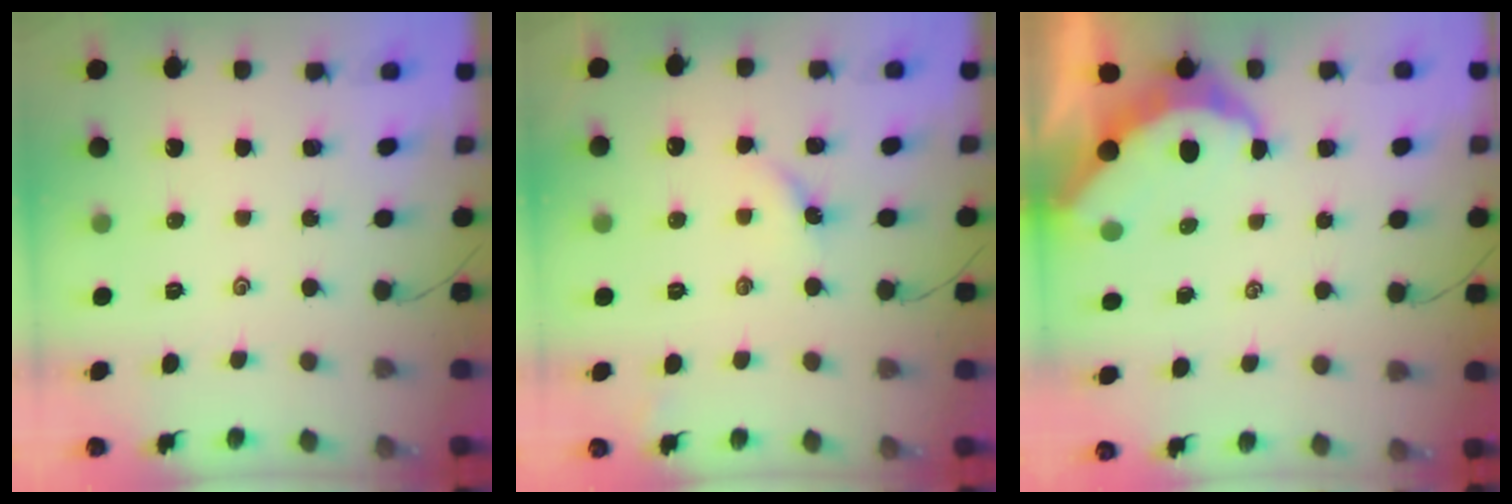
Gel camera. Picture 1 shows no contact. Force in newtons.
{"total": 3.8, "press": 3.8, "slide": 0.5}
{"total": 7.9, "press": 7.8, "slide": 0.7}